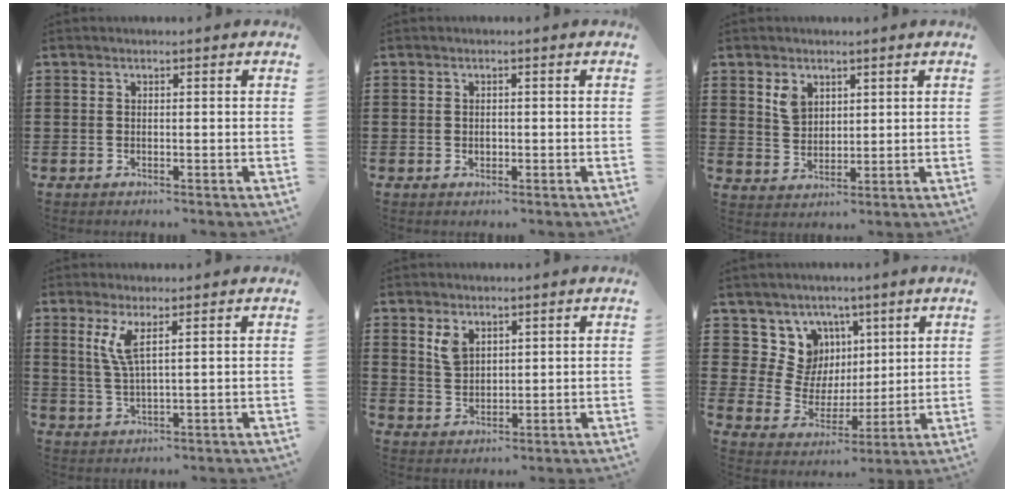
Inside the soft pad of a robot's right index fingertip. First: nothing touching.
{"total": 0.7, "force": [0.0, 0.6, 0.5], "torque": [-0.010, 0.003, 0.000]}
{"total": 3.9, "force": [2.2, 2.8, 1.6], "torque": [-0.033, 0.006, 0.040]}
{"total": 4.3, "force": [2.1, 0.7, 3.7], "torque": [-0.087, -0.002, 0.033]}
{"total": 3.6, "force": [2.2, 2.3, 1.8], "torque": [-0.043, 0.007, 0.040]}
{"total": 9.1, "force": [3.5, 8.3, 1.4], "torque": [-0.063, -0.034, 0.070]}